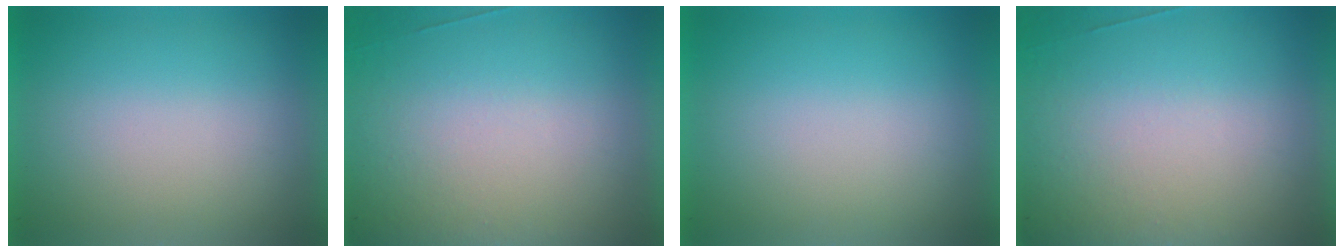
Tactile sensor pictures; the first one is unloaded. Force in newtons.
{"total": 4.6}
{"total": 0.0}
{"total": 4.5}